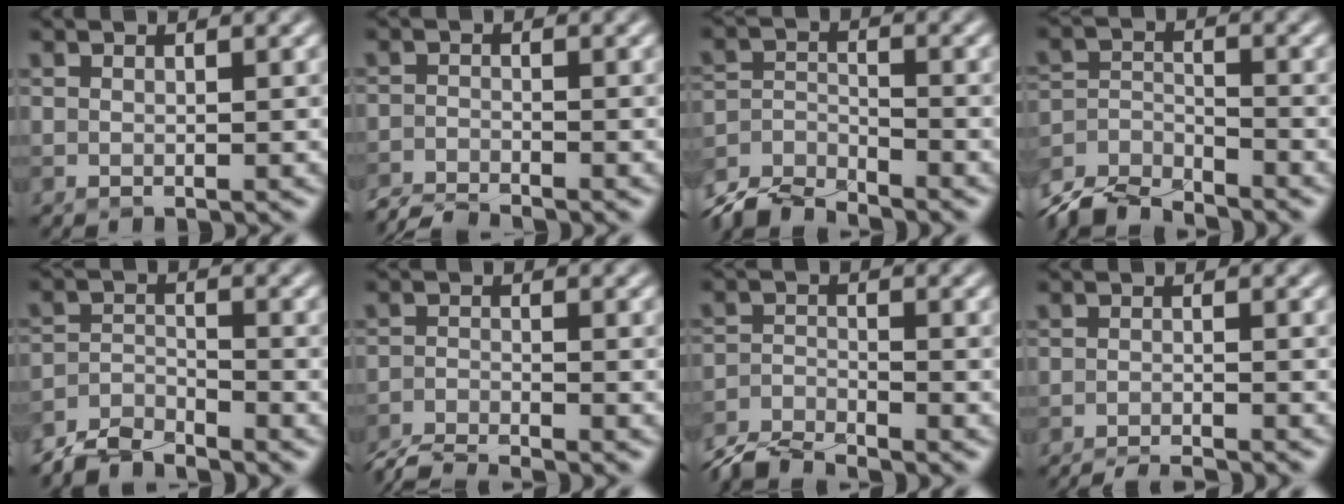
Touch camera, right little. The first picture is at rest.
{"total": 2.8, "force": [-2.7, 0.1, 0.5], "torque": [-0.013, -0.005, -0.060]}
{"total": 5.1, "force": [-4.9, 1.1, 1.3], "torque": [-0.024, -0.008, -0.103]}
{"total": 5.9, "force": [-5.6, 1.3, 1.5], "torque": [-0.028, -0.011, -0.114]}
{"total": 3.6, "force": [-3.5, 0.6, 0.7], "torque": [-0.014, -0.001, -0.077]}
{"total": 4.4, "force": [-4.2, 0.3, 1.2], "torque": [-0.029, -0.008, -0.084]}
{"total": 4.2, "force": [-4.0, 0.6, 1.1], "torque": [-0.022, -0.007, -0.087]}
{"total": 4.8, "force": [-4.5, 0.6, 1.6], "torque": [-0.024, -0.008, -0.067]}